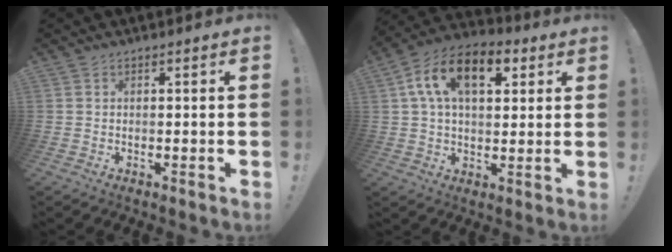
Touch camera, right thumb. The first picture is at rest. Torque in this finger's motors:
{"motor_torque": [0.52, 1.07, 0.54, -0.14, 0.47]}